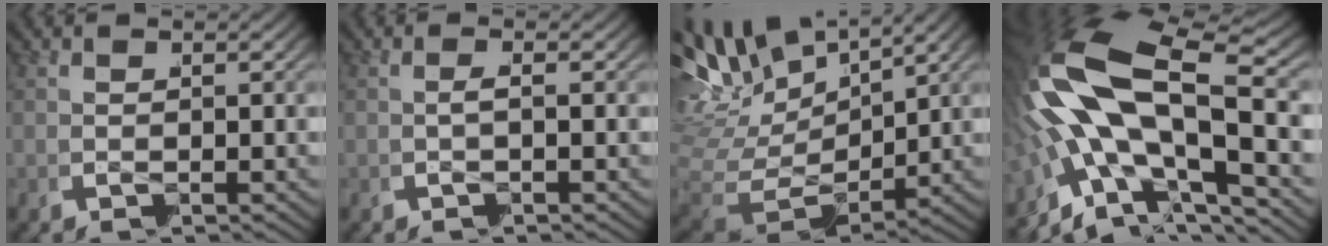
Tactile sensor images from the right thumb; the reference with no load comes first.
{"total": 0.8, "force": [-0.2, -0.1, 0.7], "torque": [-0.008, 0.013, -0.010]}
{"total": 8.9, "force": [1.8, 6.7, 5.6], "torque": [-0.141, -0.026, 0.041]}
{"total": 12.7, "force": [-0.9, 7.6, 10.1], "torque": [-0.222, -0.021, -0.009]}